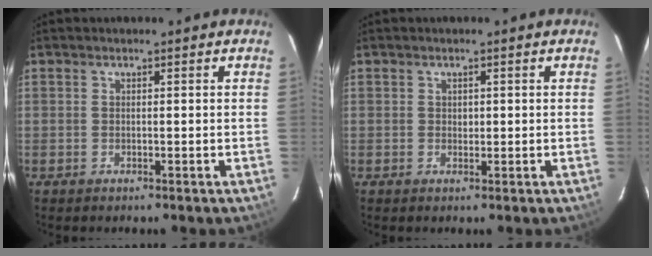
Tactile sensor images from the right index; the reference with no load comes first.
{"total": 0.9, "force": [0.2, 0.8, 0.3], "torque": [-0.003, 0.002, 0.004]}